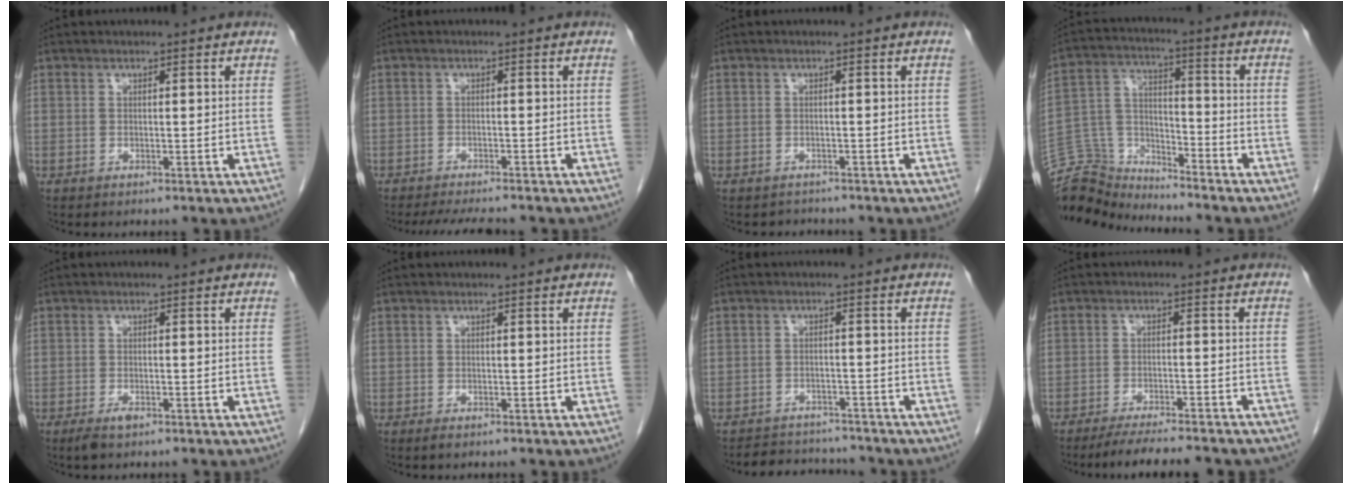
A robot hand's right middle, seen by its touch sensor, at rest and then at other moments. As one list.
[{"total": 6.7, "force": [-6.0, 1.0, 2.9], "torque": [-0.043, -0.013, -0.089]}, {"total": 1.4, "force": [-1.3, 0.4, -0.4], "torque": [-0.001, -0.005, -0.019]}, {"total": 10.2, "force": [-10.1, 1.5, -0.9], "torque": [0.008, 0.040, -0.197]}, {"total": 2.0, "force": [-1.3, 0.7, 1.4], "torque": [-0.029, -0.002, -0.020]}, {"total": 0.9, "force": [-0.6, 0.4, 0.6], "torque": [-0.012, -0.001, -0.004]}, {"total": 6.5, "force": [-6.2, 1.6, 0.4], "torque": [-0.004, 0.007, -0.088]}, {"total": 13.0, "force": [-11.5, 1.7, 5.7], "torque": [-0.076, -0.011, -0.153]}]